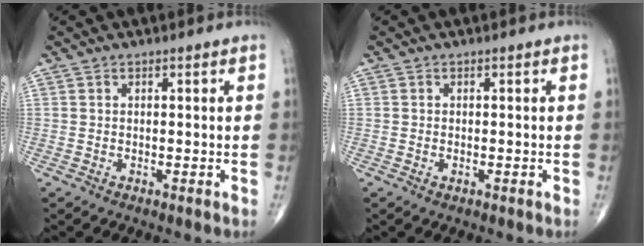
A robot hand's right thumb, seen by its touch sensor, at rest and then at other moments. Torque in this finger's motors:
{"motor_torque": [-0.16, -0.03, -0.14, 0.09, -0.02]}